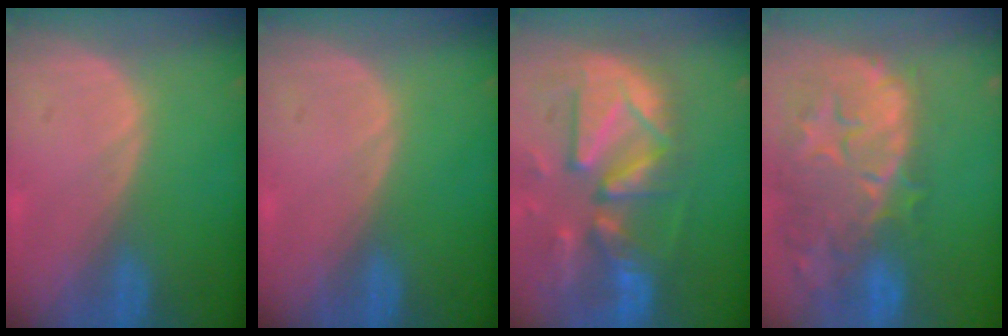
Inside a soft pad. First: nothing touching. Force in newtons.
{"total": 0.0}
{"total": 13.3, "press": 11.4, "slide": 6.7}
{"total": 14.7, "press": 11.7, "slide": 8.9}